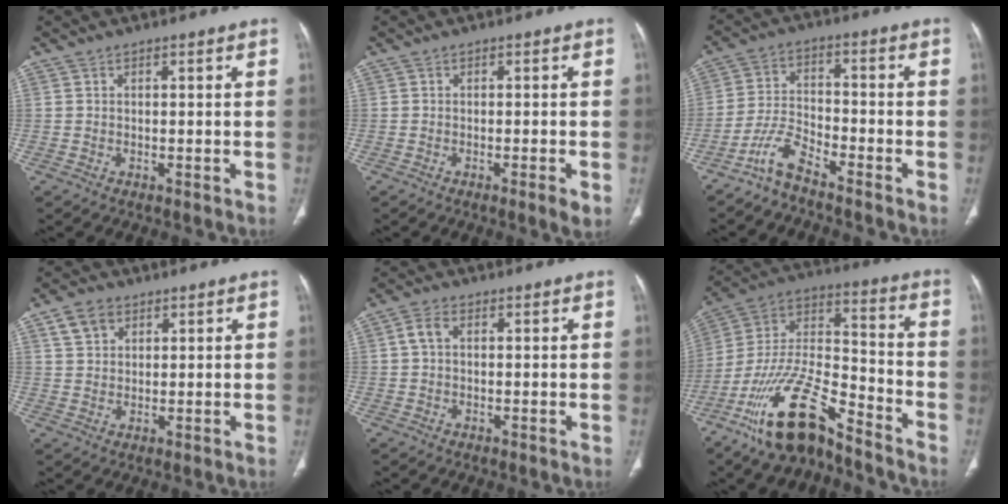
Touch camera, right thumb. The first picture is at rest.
{"total": 2.5, "force": [-1.0, 0.2, 2.3], "torque": [-0.035, -0.006, -0.017]}
{"total": 5.8, "force": [-5.0, 1.2, 2.7], "torque": [-0.055, 0.035, -0.109]}
{"total": 4.8, "force": [2.5, 3.4, 2.2], "torque": [-0.027, -0.007, 0.050]}
{"total": 2.8, "force": [0.5, 1.8, 2.1], "torque": [-0.045, 0.010, 0.009]}
{"total": 18.5, "force": [-13.1, 5.7, 11.7], "torque": [-0.217, 0.083, -0.240]}